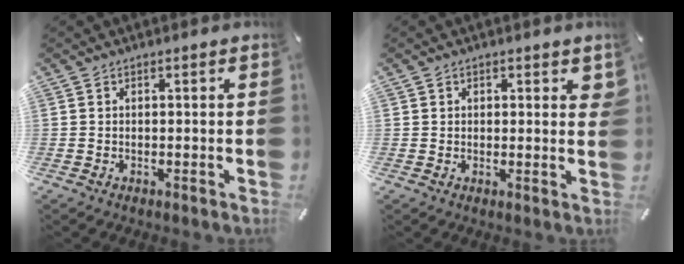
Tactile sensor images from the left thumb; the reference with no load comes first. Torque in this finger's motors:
{"motor_torque": [0.13, -0.35, -0.04, 0.18, -0.06]}